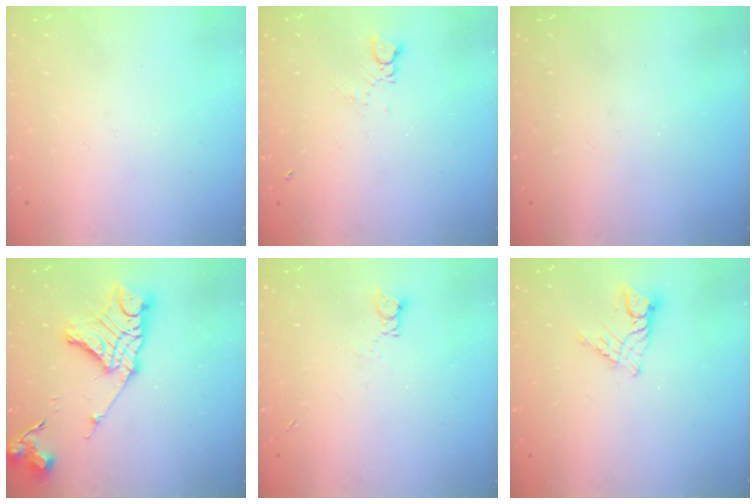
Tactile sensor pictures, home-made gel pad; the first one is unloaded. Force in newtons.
{"total": 1.5, "press": 1.4, "slide": 0.2}
{"total": 0.0}
{"total": 15.1, "press": 15.1, "slide": 1.2}
{"total": 1.8, "press": 1.7, "slide": 0.3}
{"total": 8.1, "press": 8.1, "slide": 0.6}